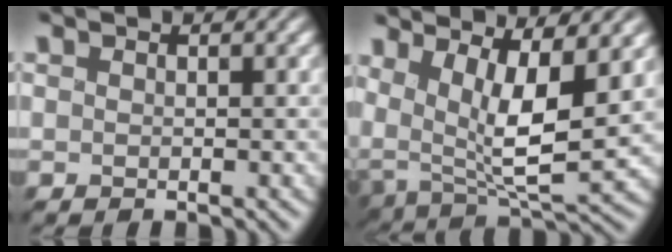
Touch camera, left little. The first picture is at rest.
{"total": 9.9, "force": [2.8, 4.5, 8.3], "torque": [-0.156, -0.015, 0.049]}